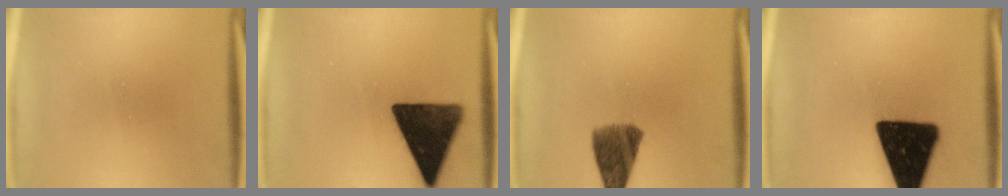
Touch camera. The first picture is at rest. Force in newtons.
{"total": 14.0}
{"total": 8.2}
{"total": 19.3}